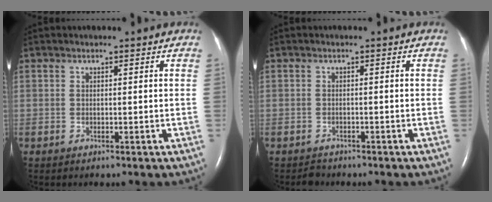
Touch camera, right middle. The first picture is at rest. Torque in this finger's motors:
{"motor_torque": [0.07, -0.05, -0.04, 0.00]}